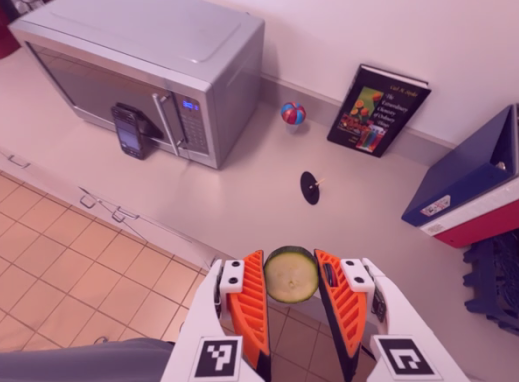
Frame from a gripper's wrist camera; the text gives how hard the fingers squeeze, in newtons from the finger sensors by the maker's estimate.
{"total": 8.9, "left": 9.0, "right": 8.8}